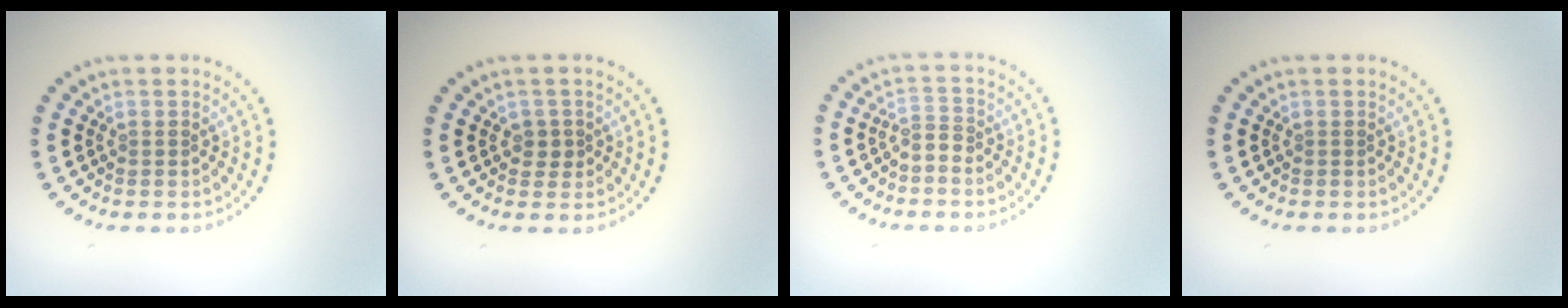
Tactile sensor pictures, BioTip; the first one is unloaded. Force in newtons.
{"total": 1.3, "press": 1.1, "slide": 0.6}
{"total": 1.6, "press": 1.0, "slide": 1.2}
{"total": 0.0}